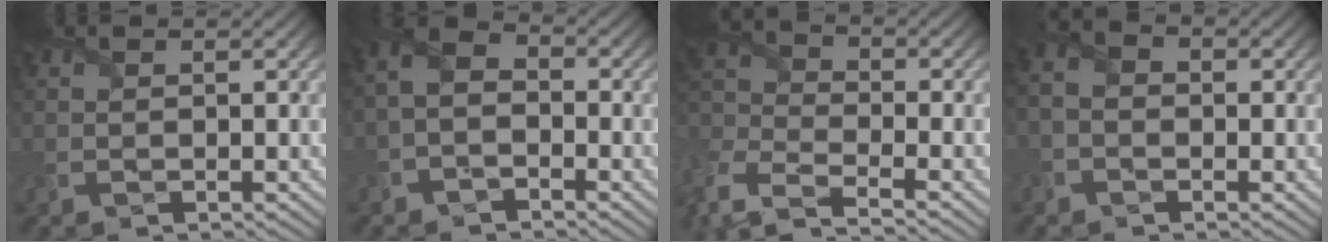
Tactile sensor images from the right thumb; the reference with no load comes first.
{"total": 4.3, "force": [-2.1, 2.9, 2.4], "torque": [-0.060, 0.000, -0.053]}
{"total": 8.4, "force": [-6.4, 2.9, 4.7], "torque": [-0.127, -0.030, -0.125]}
{"total": 3.0, "force": [-1.3, 2.1, 1.6], "torque": [-0.039, 0.002, -0.027]}